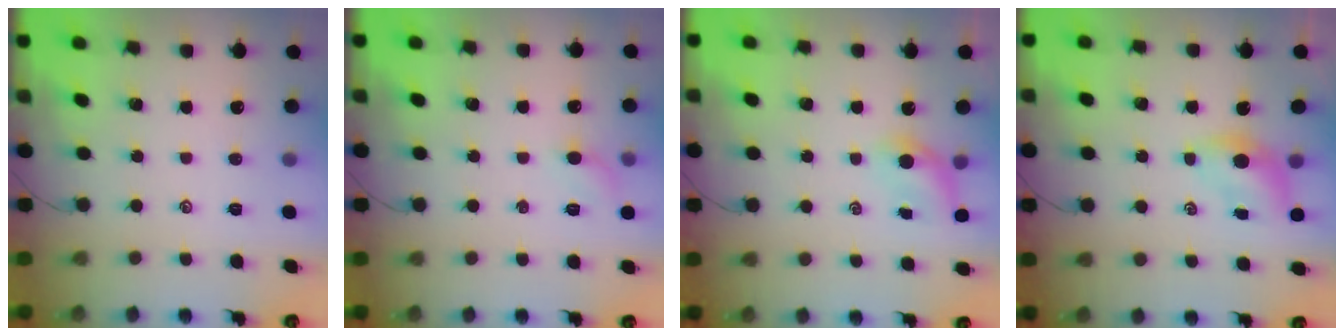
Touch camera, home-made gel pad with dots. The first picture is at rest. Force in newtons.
{"total": 4.5, "press": 4.2, "slide": 1.5}
{"total": 5.7, "press": 5.7, "slide": 0.7}
{"total": 4.8, "press": 4.7, "slide": 0.8}